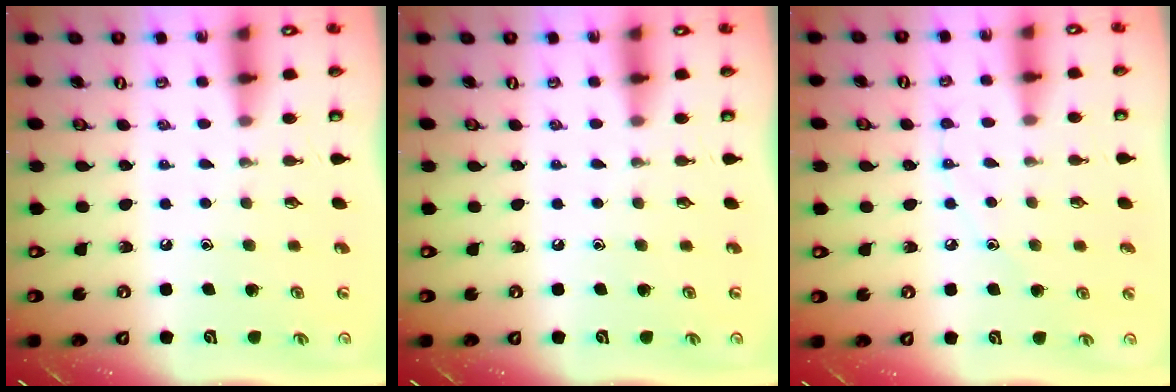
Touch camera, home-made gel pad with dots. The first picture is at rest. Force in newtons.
{"total": 0.0}
{"total": 5.7, "press": 5.7, "slide": 0.5}